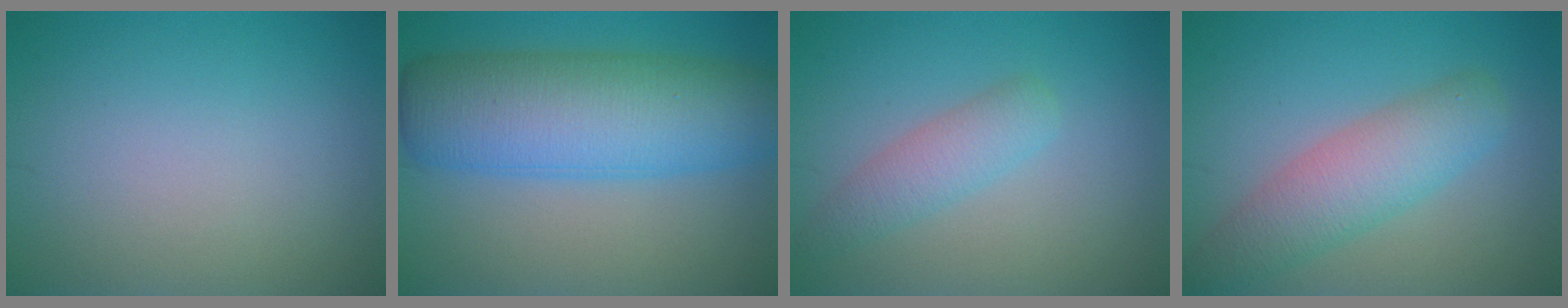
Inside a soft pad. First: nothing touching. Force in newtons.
{"total": 10.8, "press": 10.8, "slide": 0.2}
{"total": 2.6, "press": 2.6, "slide": 0.1}
{"total": 5.0, "press": 5.0, "slide": 0.3}